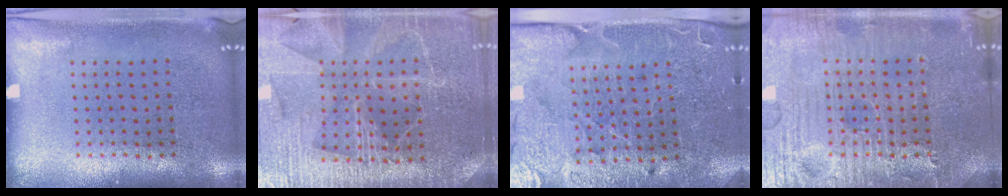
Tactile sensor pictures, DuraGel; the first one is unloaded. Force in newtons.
{"total": 4.1, "press": 3.9, "slide": 1.4}
{"total": 3.6, "press": 3.6, "slide": 0.6}
{"total": 7.1, "press": 7.1, "slide": 0.9}